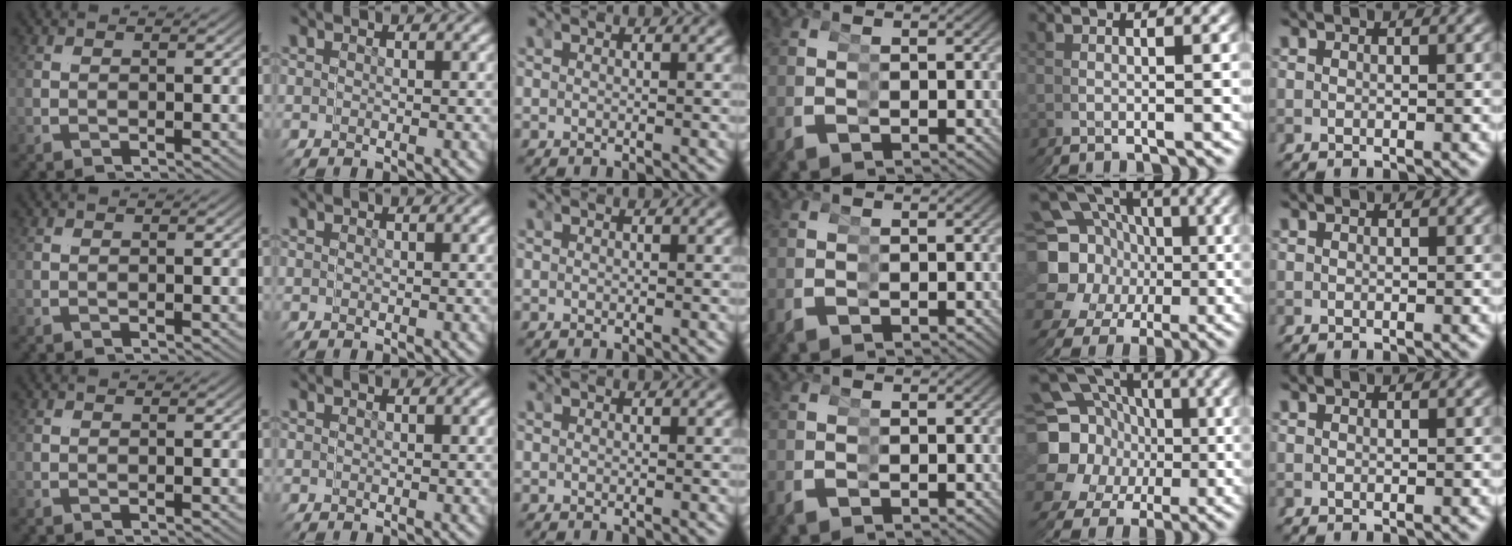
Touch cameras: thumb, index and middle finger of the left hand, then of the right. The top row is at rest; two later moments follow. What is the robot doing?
{"motion": "grasp_and_lifting", "object": "scissors"}